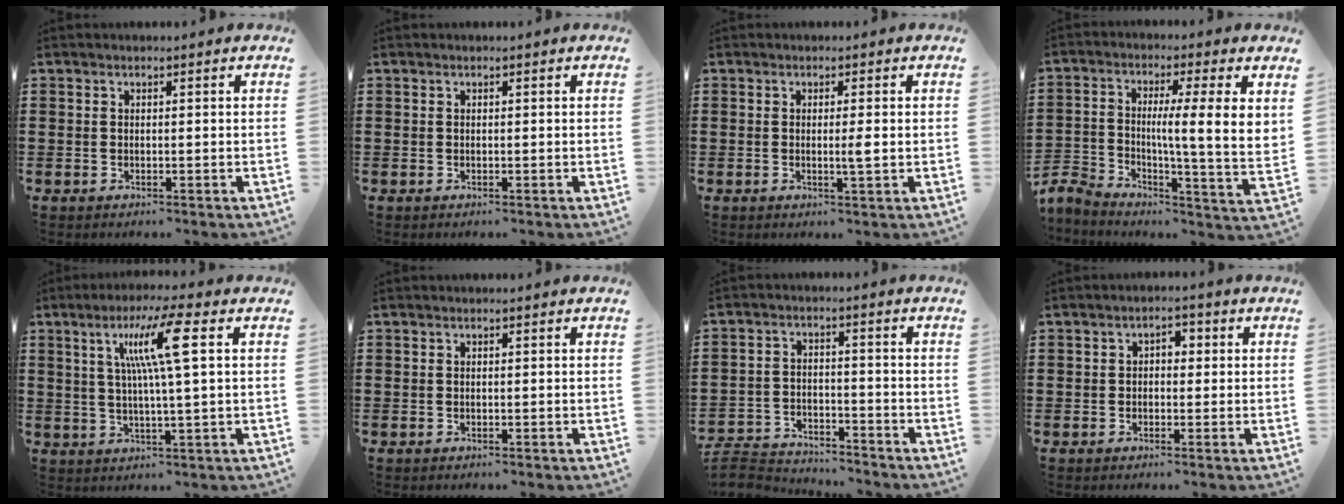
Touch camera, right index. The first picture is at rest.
{"total": 0.0}
{"total": 2.3, "force": [-0.1, -0.2, 2.3], "torque": [-0.041, -0.006, -0.005]}
{"total": 7.5, "force": [1.1, 1.0, 7.4], "torque": [-0.138, -0.020, 0.014]}
{"total": 9.8, "force": [3.0, -0.2, 9.3], "torque": [-0.185, 0.006, 0.041]}
{"total": 0.0}
{"total": 4.7, "force": [-4.6, 0.6, 0.6], "torque": [-0.027, 0.002, -0.098]}
{"total": 1.7, "force": [-0.3, 1.1, 1.3], "torque": [-0.028, 0.008, -0.010]}